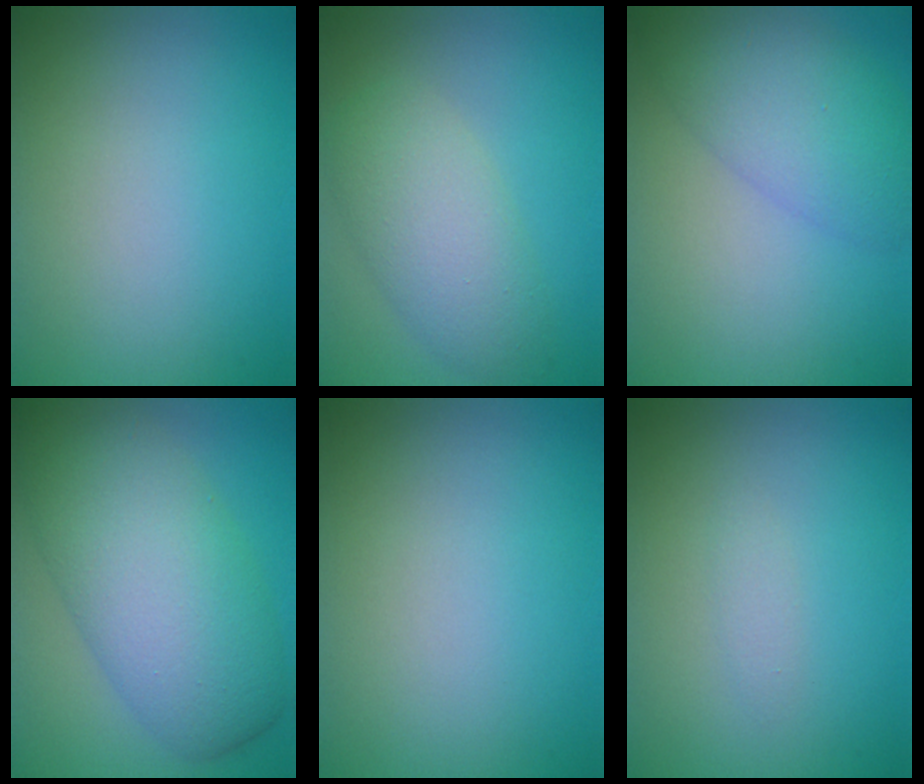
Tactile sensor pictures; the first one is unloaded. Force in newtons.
{"total": 5.1, "press": 5.1, "slide": 0.1}
{"total": 5.6, "press": 5.6, "slide": 0.2}
{"total": 10.1, "press": 10.1, "slide": 0.3}
{"total": 0.0}
{"total": 0.8, "press": 0.8, "slide": 0.0}